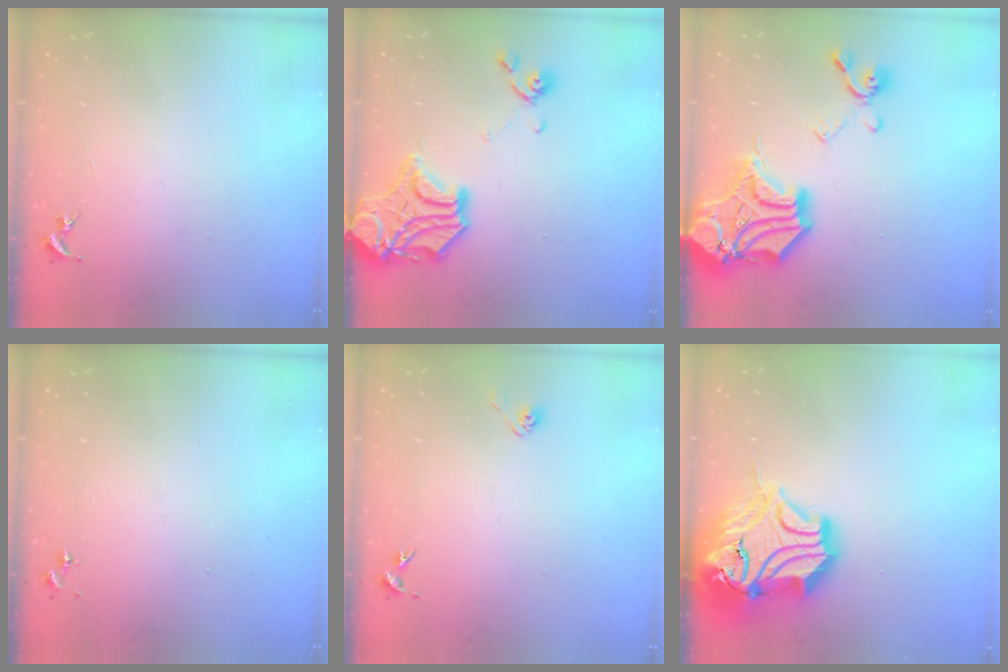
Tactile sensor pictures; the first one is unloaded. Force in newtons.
{"total": 15.9, "press": 15.6, "slide": 2.9}
{"total": 22.5, "press": 22.3, "slide": 2.7}
{"total": 0.0}
{"total": 2.9, "press": 2.8, "slide": 0.8}
{"total": 21.9, "press": 21.7, "slide": 2.9}